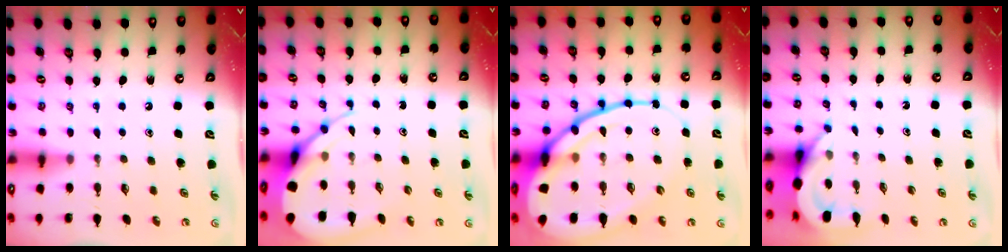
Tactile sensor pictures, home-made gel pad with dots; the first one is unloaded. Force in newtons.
{"total": 8.8, "press": 8.7, "slide": 0.9}
{"total": 24.0, "press": 23.9, "slide": 2.4}
{"total": 5.2, "press": 5.2, "slide": 0.2}